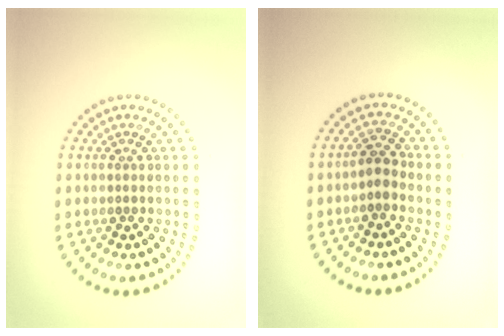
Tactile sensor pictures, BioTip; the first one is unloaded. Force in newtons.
{"total": 1.6, "press": 1.3, "slide": 1.0}